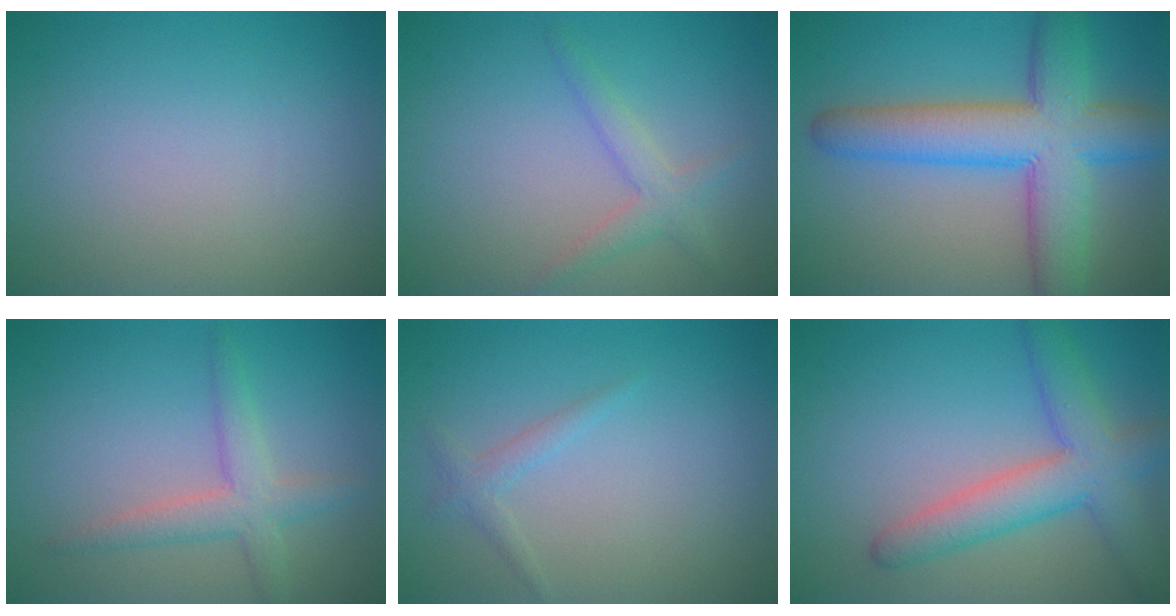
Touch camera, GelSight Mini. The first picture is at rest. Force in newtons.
{"total": 2.2, "press": 2.2, "slide": 0.1}
{"total": 9.2, "press": 9.2, "slide": 0.3}
{"total": 3.1, "press": 3.1, "slide": 0.1}
{"total": 1.2, "press": 1.2, "slide": 0.1}
{"total": 5.5, "press": 5.5, "slide": 0.3}